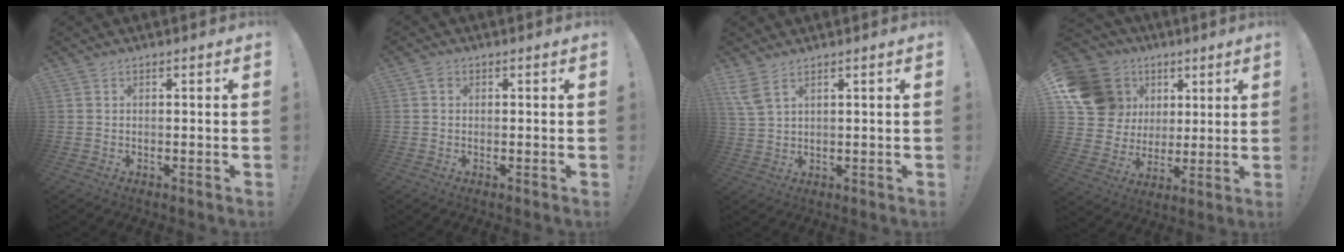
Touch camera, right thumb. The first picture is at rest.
{"total": 1.0, "force": [0.2, 0.9, 0.5], "torque": [-0.007, 0.003, 0.002]}
{"total": 4.8, "force": [3.1, 1.5, 3.4], "torque": [-0.075, -0.009, 0.061]}
{"total": 17.5, "force": [6.3, 14.7, 7.1], "torque": [-0.116, -0.021, 0.149]}